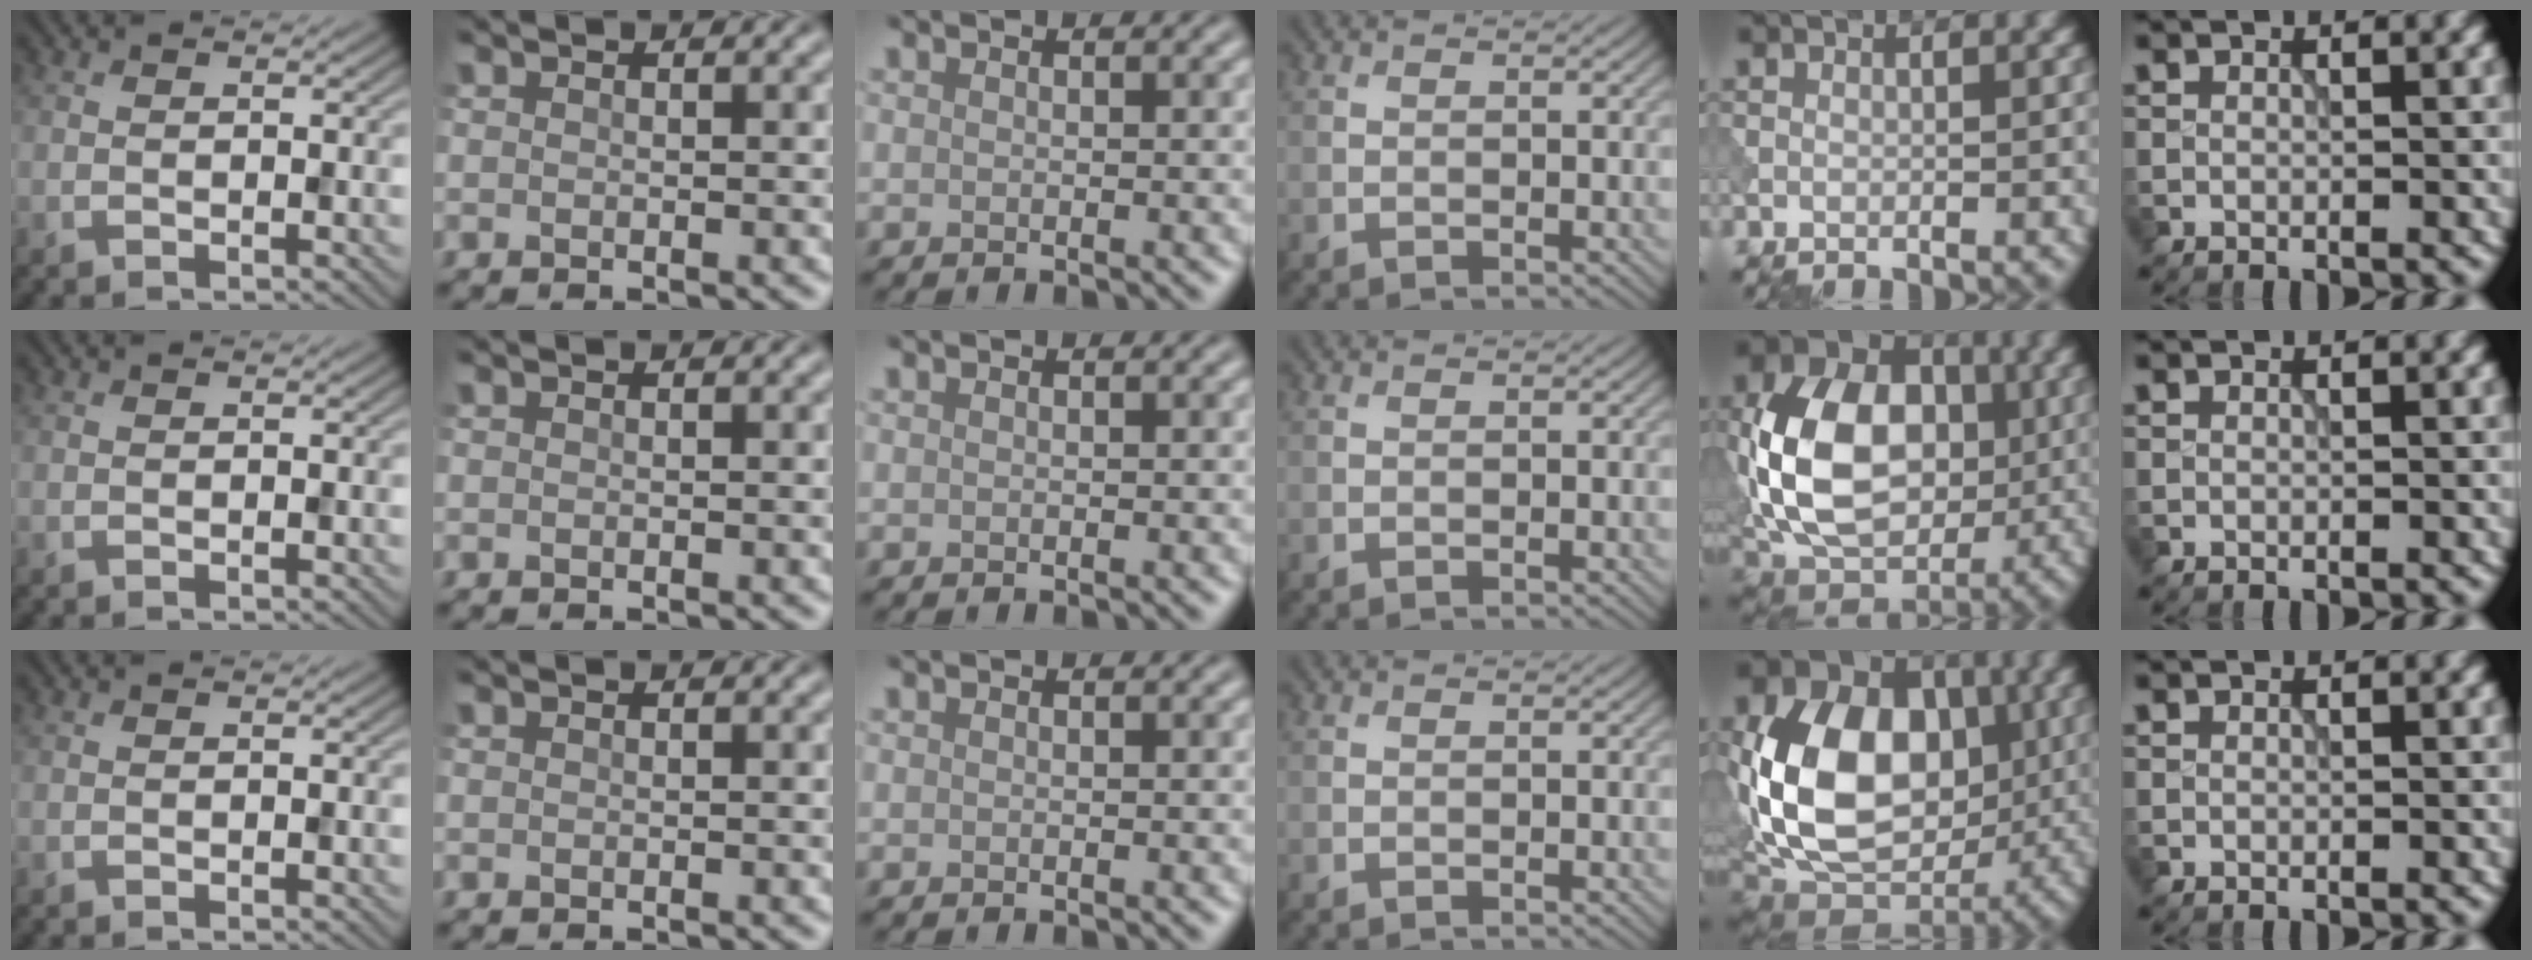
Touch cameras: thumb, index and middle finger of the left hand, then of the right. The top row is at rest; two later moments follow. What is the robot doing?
{"motion": "press", "object": "tv remote"}